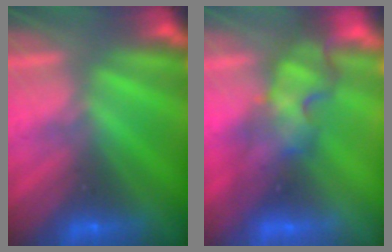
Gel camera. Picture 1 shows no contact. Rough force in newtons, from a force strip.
{"total": 4.4}